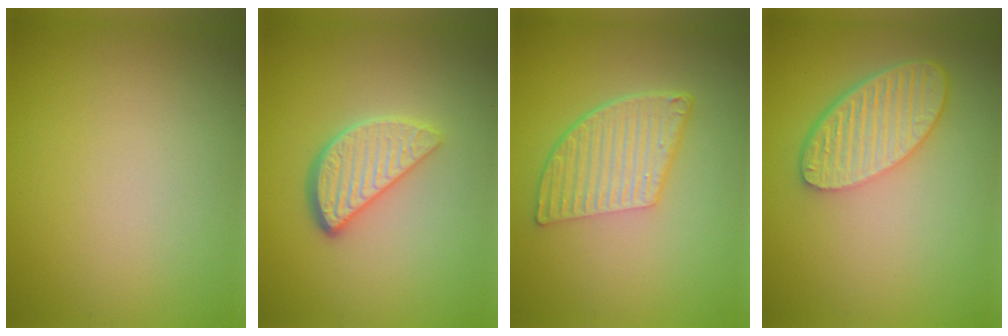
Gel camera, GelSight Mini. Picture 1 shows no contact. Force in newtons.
{"total": 3.9, "press": 3.1, "slide": 2.4}
{"total": 5.7, "press": 3.9, "slide": 4.2}
{"total": 5.8, "press": 4.5, "slide": 3.6}